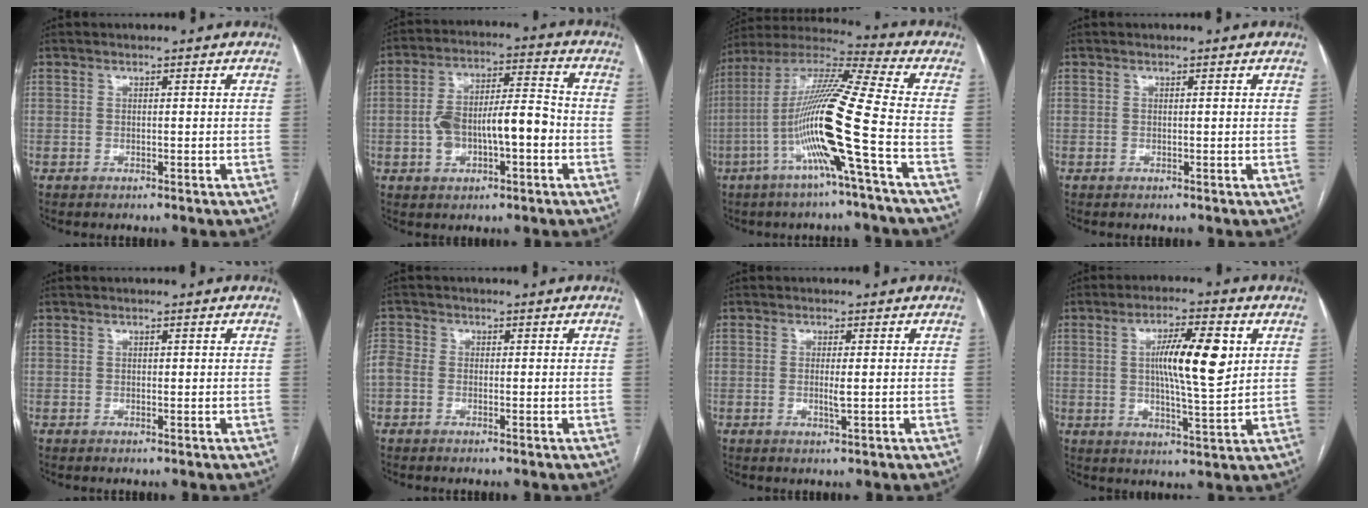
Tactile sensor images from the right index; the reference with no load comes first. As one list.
[{"total": 10.9, "force": [-2.1, 3.8, 10.0], "torque": [-0.182, 0.029, -0.030]}, {"total": 16.5, "force": [-5.1, -1.7, 15.6], "torque": [-0.300, 0.000, -0.106]}, {"total": 0.0}, {"total": 0.0}, {"total": 3.5, "force": [-0.9, 2.7, 2.1], "torque": [-0.060, 0.013, -0.019]}, {"total": 1.8, "force": [0.0, 0.1, 1.8], "torque": [-0.034, -0.002, 0.001]}, {"total": 10.5, "force": [2.3, 1.5, 10.1], "torque": [-0.176, 0.003, 0.038]}]